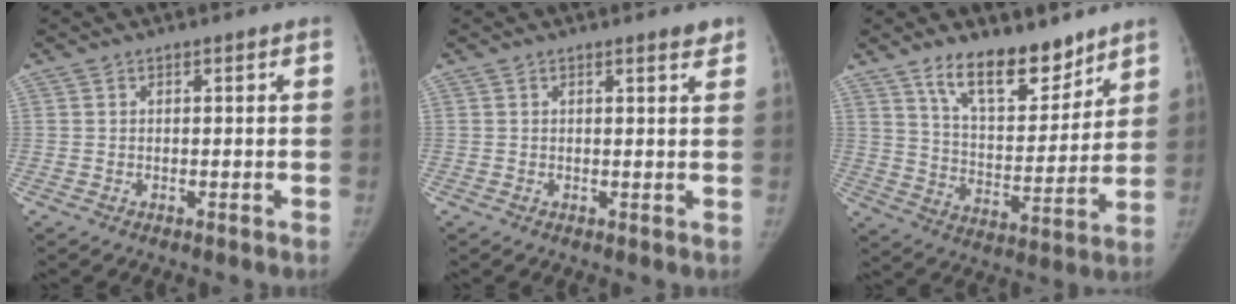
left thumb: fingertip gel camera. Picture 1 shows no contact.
{"total": 1.7, "force": [1.3, 0.3, 0.9], "torque": [-0.009, -0.009, 0.017]}
{"total": 14.6, "force": [10.7, 6.2, 7.9], "torque": [-0.086, -0.080, 0.187]}